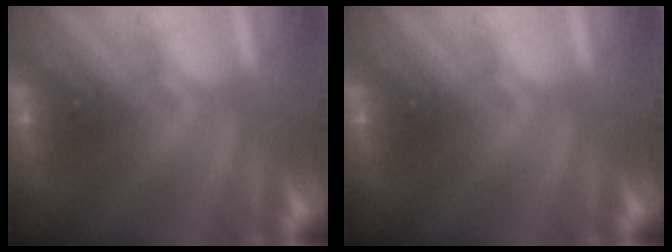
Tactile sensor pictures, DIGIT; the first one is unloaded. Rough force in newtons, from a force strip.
{"total": 0.0}